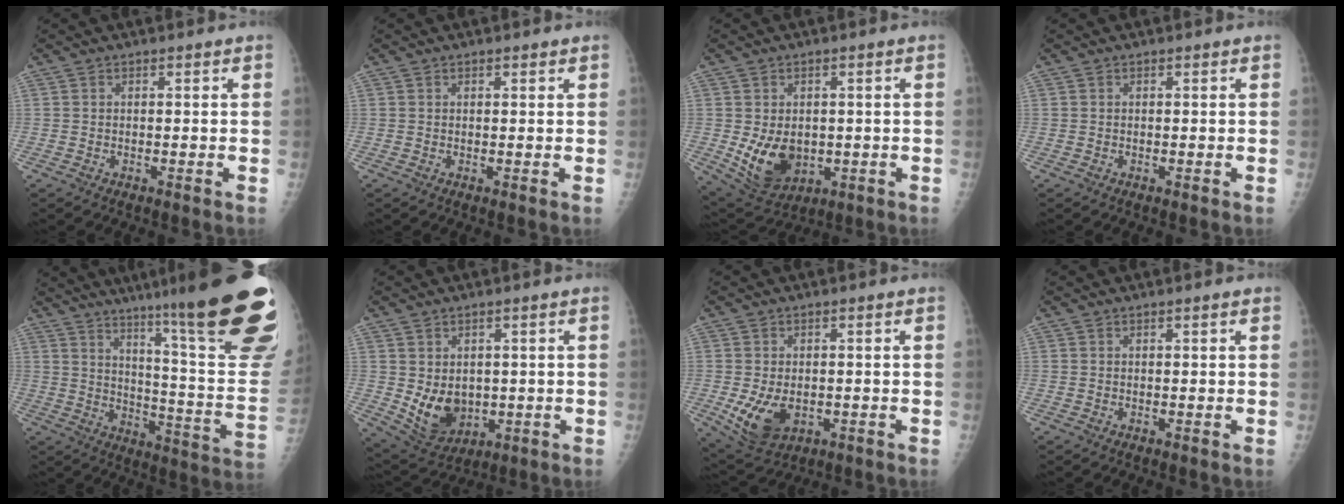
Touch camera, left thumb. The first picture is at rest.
{"total": 0.8, "force": [0.5, 0.3, 0.5], "torque": [-0.006, -0.002, 0.008]}
{"total": 10.0, "force": [-1.1, 7.2, 6.8], "torque": [-0.092, -0.012, 0.005]}
{"total": 0.0}
{"total": 31.5, "force": [20.6, 3.4, 23.6], "torque": [-0.243, -0.104, 0.288]}
{"total": 8.7, "force": [-0.2, 6.7, 5.5], "torque": [-0.068, -0.019, 0.023]}
{"total": 8.1, "force": [-1.6, 5.4, 5.9], "torque": [-0.100, -0.008, -0.012]}
{"total": 0.8, "force": [0.4, 0.0, 0.7], "torque": [-0.010, 0.001, 0.005]}